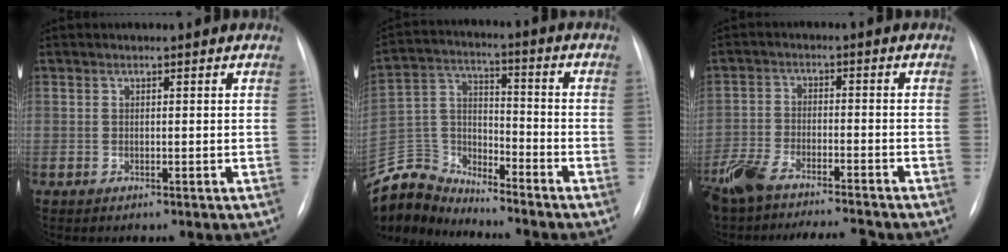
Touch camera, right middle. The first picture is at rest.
{"total": 10.7, "force": [-10.5, 1.7, -0.6], "torque": [0.007, 0.036, -0.212]}
{"total": 12.6, "force": [-10.8, 2.2, 6.0], "torque": [-0.114, -0.005, -0.177]}